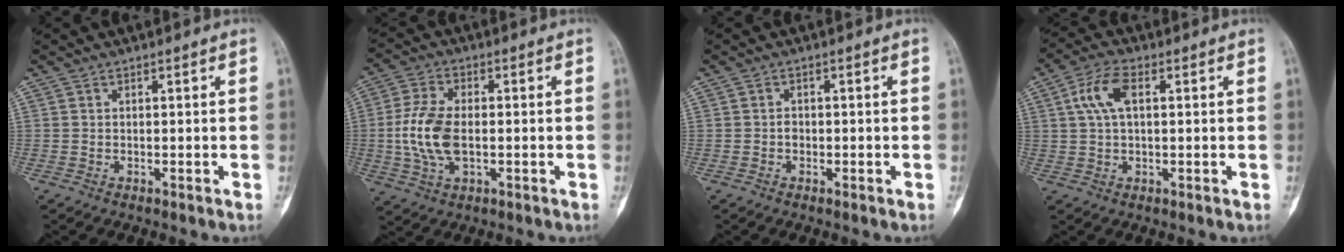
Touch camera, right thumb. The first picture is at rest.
{"total": 10.2, "force": [-1.0, 5.6, 8.6], "torque": [-0.183, 0.009, -0.020]}
{"total": 1.0, "force": [-0.3, 0.8, 0.5], "torque": [-0.003, 0.002, -0.007]}
{"total": 6.6, "force": [1.6, 3.3, 5.5], "torque": [-0.117, 0.014, 0.028]}